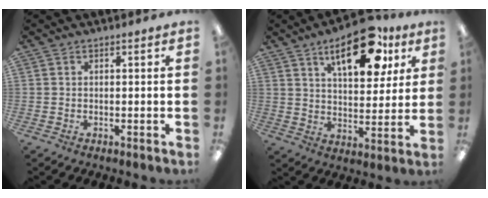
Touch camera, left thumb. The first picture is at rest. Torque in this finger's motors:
{"motor_torque": [0.31, 0.44, 0.50, -0.69, 0.12]}